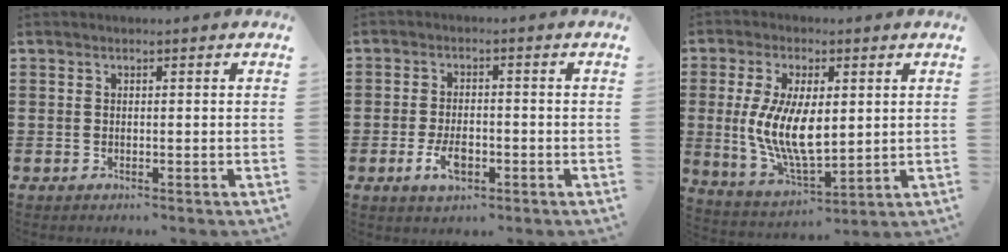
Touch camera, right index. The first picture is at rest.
{"total": 4.7, "force": [-1.8, 2.0, 3.8], "torque": [-0.086, -0.005, -0.035]}
{"total": 10.6, "force": [0.6, 4.9, 9.3], "torque": [-0.191, 0.002, 0.014]}